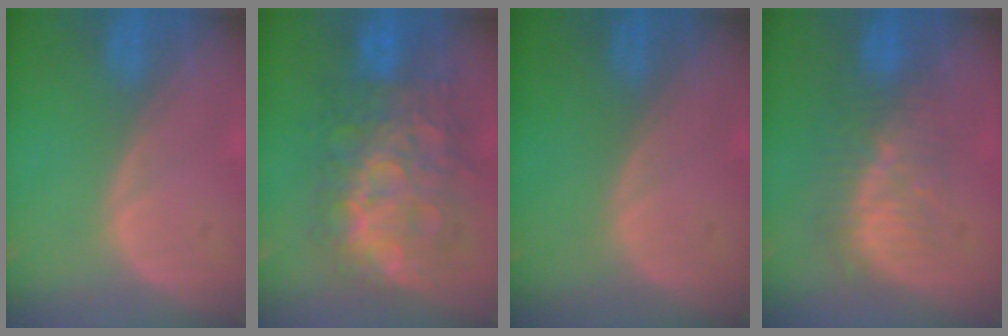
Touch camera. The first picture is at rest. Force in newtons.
{"total": 12.5, "press": 12.4, "slide": 1.2}
{"total": 0.0}
{"total": 8.4, "press": 7.5, "slide": 3.8}